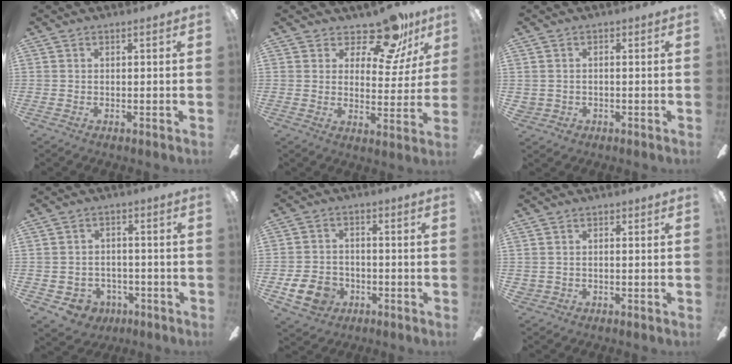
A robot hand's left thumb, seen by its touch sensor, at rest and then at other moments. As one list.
[{"total": 14.9, "force": [11.3, 6.3, 7.4], "torque": [-0.105, -0.073, 0.195]}, {"total": 2.3, "force": [0.2, 2.3, 0.3], "torque": [-0.008, 0.005, 0.003]}, {"total": 5.3, "force": [-1.6, 4.9, 0.9], "torque": [-0.048, 0.011, -0.030]}, {"total": 9.2, "force": [-3.7, 7.2, 4.3], "torque": [-0.098, 0.028, -0.068]}, {"total": 1.8, "force": [0.2, 1.7, 0.3], "torque": [-0.006, 0.003, 0.003]}]